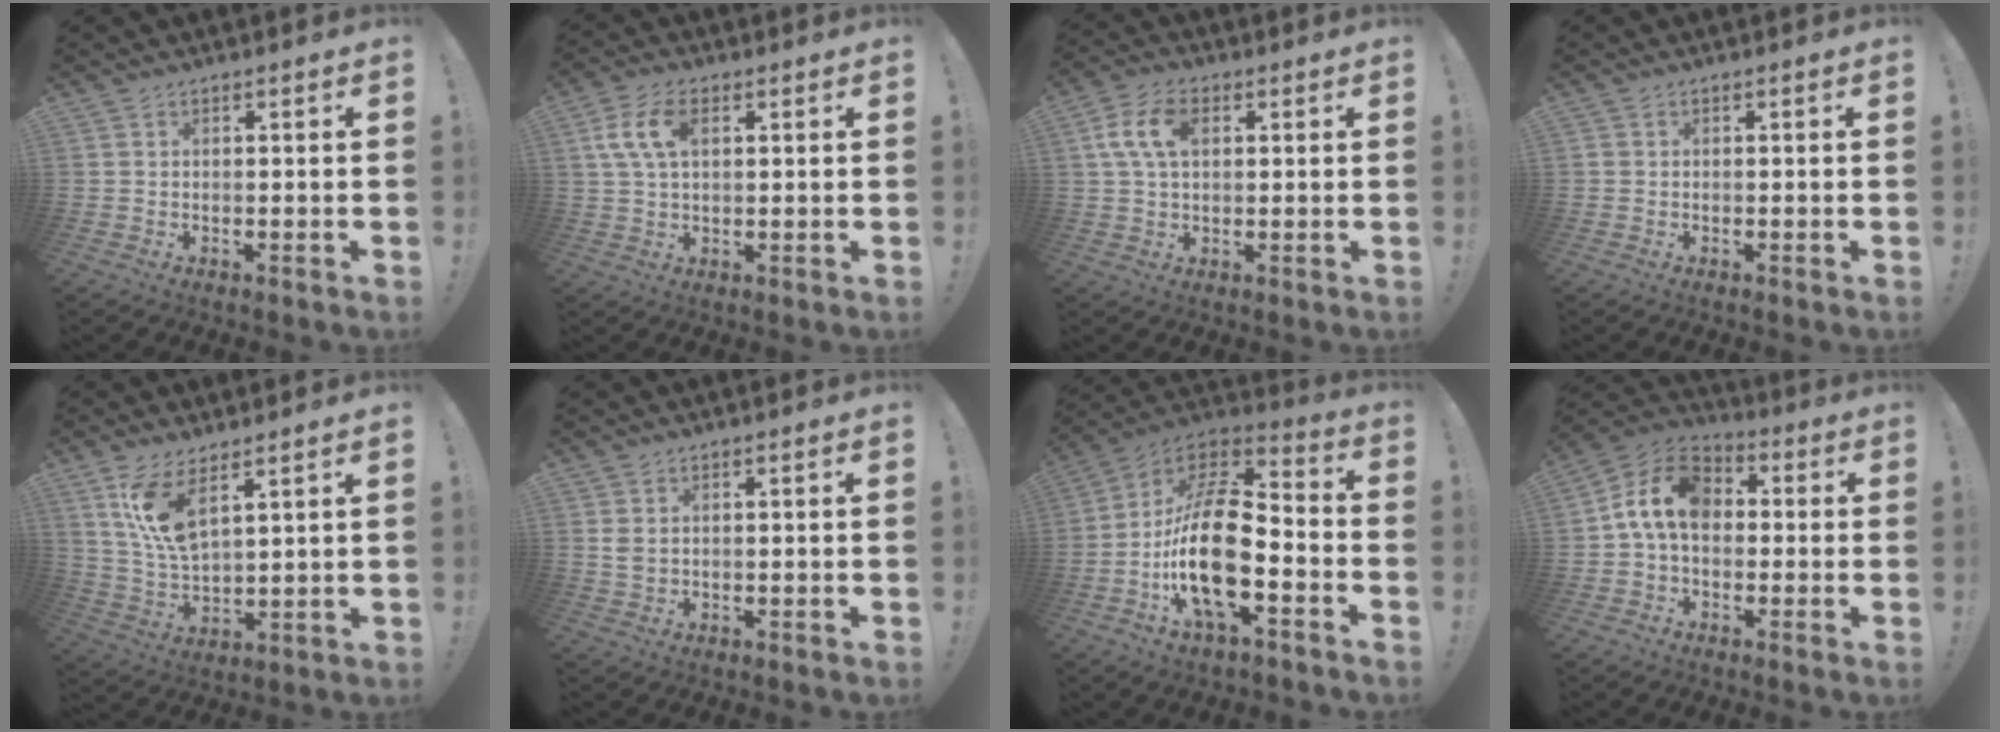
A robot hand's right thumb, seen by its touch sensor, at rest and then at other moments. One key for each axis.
{"total": 9.1, "fx": 2.6, "fy": 5.4, "fz": 6.9, "tx": -0.130, "ty": 0.003, "tz": 0.047}
{"total": 9.9, "fx": 2.4, "fy": 6.3, "fz": 7.2, "tx": -0.128, "ty": 0.010, "tz": 0.047}
{"total": 0.5, "fx": -0.1, "fy": 0.5, "fz": -0.2, "tx": 0.002, "ty": 0.002, "tz": -0.002}
{"total": 11.0, "fx": 6.7, "fy": 4.1, "fz": 7.8, "tx": -0.146, "ty": -0.032, "tz": 0.122}
{"total": 2.5, "fx": 1.0, "fy": 1.6, "fz": 1.7, "tx": -0.030, "ty": 0.003, "tz": 0.017}
{"total": 23.3, "fx": -5.7, "fy": 10.0, "fz": 20.2, "tx": -0.398, "ty": 0.031, "tz": -0.093}
{"total": 12.7, "fx": 1.4, "fy": 8.6, "fz": 9.3, "tx": -0.163, "ty": 0.020, "tz": 0.030}